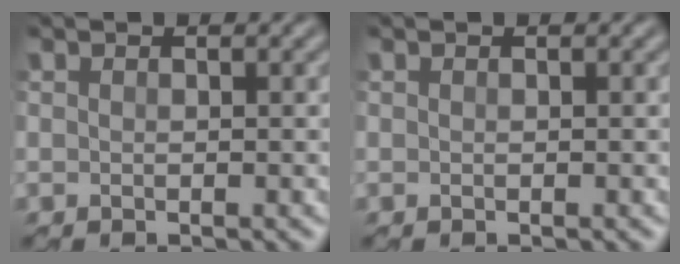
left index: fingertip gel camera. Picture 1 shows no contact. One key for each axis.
{"total": 0.0}